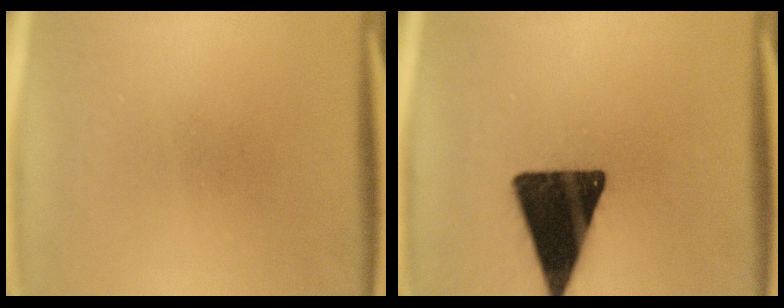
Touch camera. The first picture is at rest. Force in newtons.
{"total": 17.7}